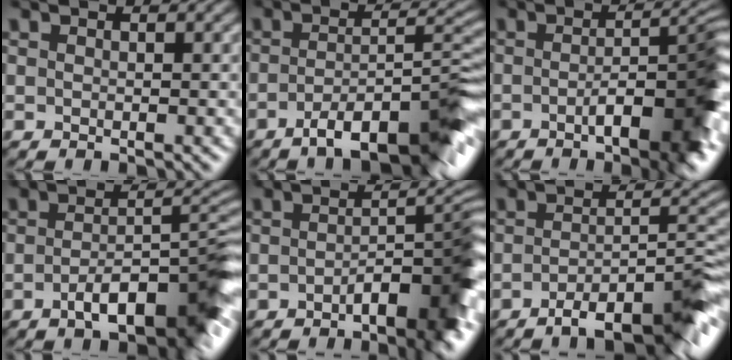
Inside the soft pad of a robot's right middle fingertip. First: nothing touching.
{"total": 9.8, "force": [-5.8, 2.3, 7.6], "torque": [-0.102, 0.003, -0.089]}
{"total": 8.9, "force": [-3.0, 2.2, 8.1], "torque": [-0.099, 0.006, -0.044]}
{"total": 8.4, "force": [-4.0, 2.2, 7.0], "torque": [-0.098, 0.008, -0.065]}
{"total": 7.8, "force": [-3.7, 2.1, 6.6], "torque": [-0.079, 0.008, -0.056]}
{"total": 8.5, "force": [-5.5, 1.7, 6.2], "torque": [-0.076, 0.006, -0.085]}